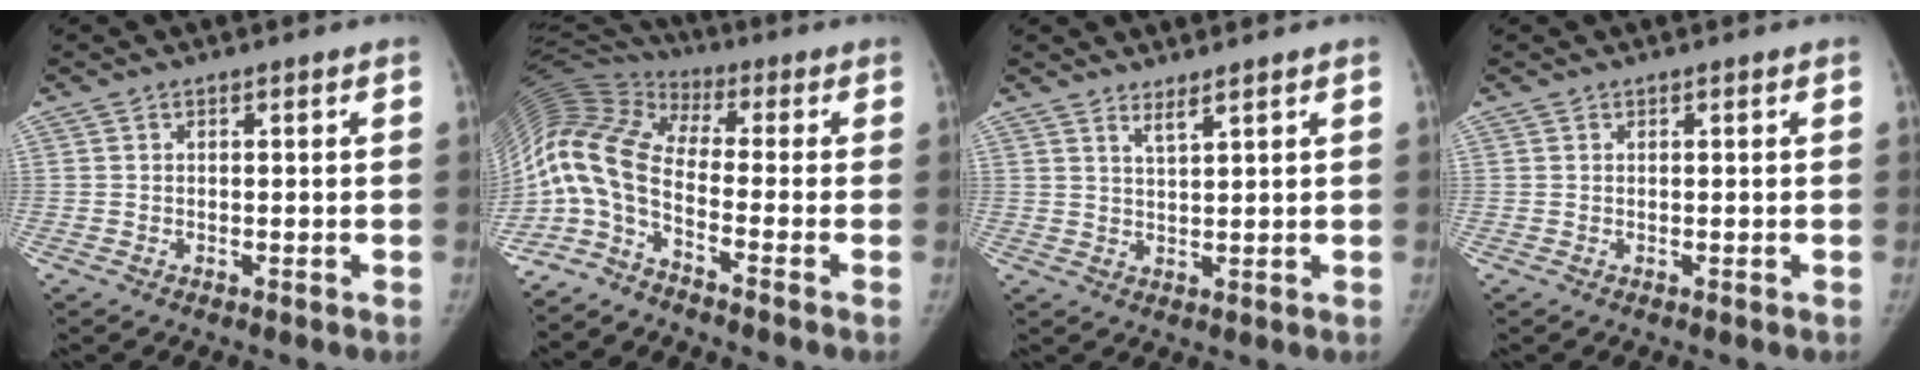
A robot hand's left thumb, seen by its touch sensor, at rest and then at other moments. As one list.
[{"total": 11.5, "force": [-4.9, 3.5, 9.8], "torque": [-0.222, 0.057, -0.113]}, {"total": 2.3, "force": [1.8, 0.0, 1.4], "torque": [-0.028, -0.020, 0.038]}, {"total": 0.0}]